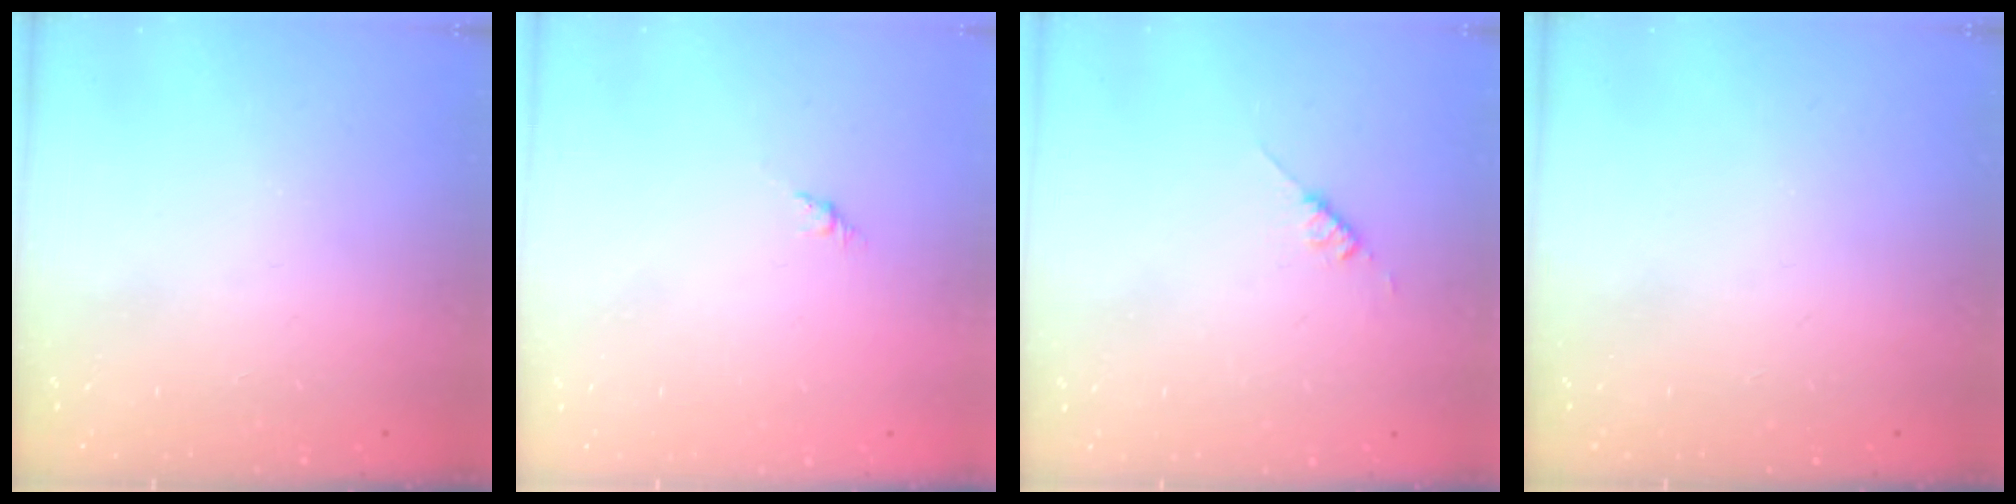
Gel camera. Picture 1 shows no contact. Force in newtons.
{"total": 3.0, "press": 2.9, "slide": 0.7}
{"total": 2.6, "press": 2.6, "slide": 0.3}
{"total": 0.0}